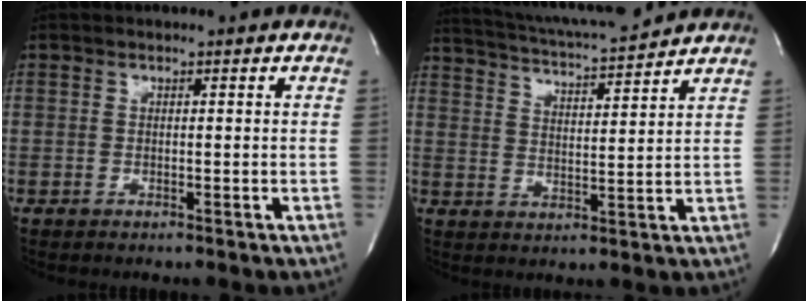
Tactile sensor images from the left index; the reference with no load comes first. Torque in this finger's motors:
{"motor_torque": [0.69, -0.84, 0.44, 0.08]}